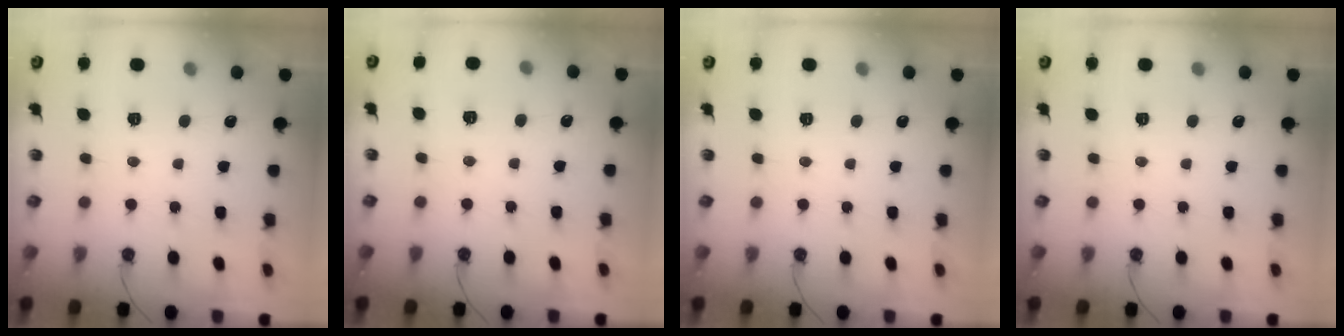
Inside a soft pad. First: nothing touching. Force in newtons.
{"total": 2.8, "press": 2.8, "slide": 0.3}
{"total": 0.0}
{"total": 0.0}